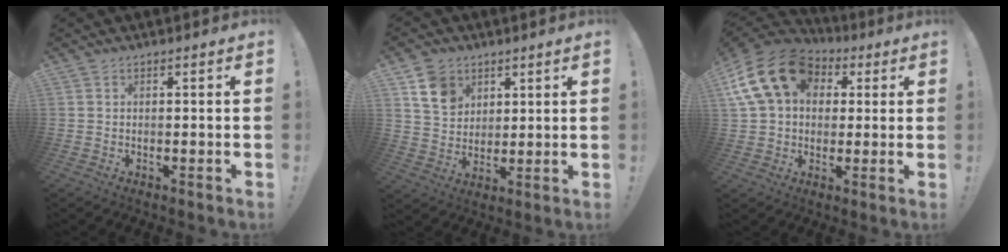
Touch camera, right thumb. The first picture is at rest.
{"total": 9.5, "force": [5.2, 7.2, 3.2], "torque": [-0.044, -0.026, 0.104]}
{"total": 19.0, "force": [6.2, 14.0, 11.3], "torque": [-0.189, -0.015, 0.116]}